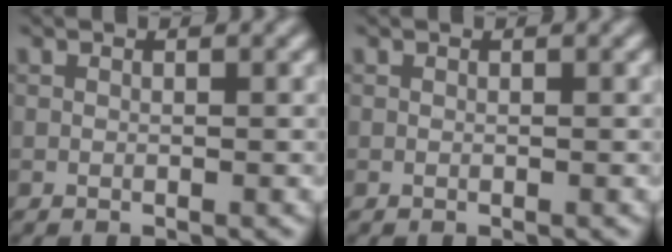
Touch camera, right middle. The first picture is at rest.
{"total": 0.0}